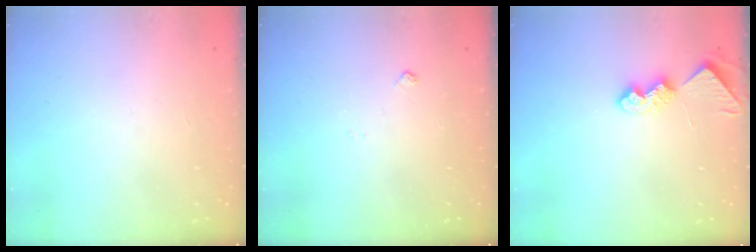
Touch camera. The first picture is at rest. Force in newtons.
{"total": 3.8, "press": 3.8, "slide": 0.7}
{"total": 8.4, "press": 8.4, "slide": 0.4}